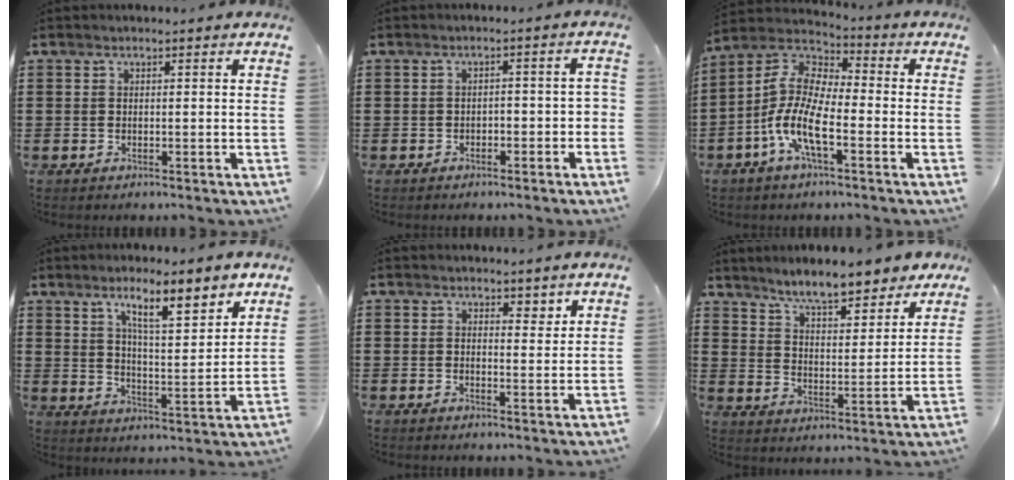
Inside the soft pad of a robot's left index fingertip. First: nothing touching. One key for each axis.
{"total": 2.4, "fx": -2.0, "fy": 0.8, "fz": 0.9, "tx": -0.017, "ty": 0.005, "tz": -0.044}
{"total": 10.6, "fx": -4.7, "fy": 3.4, "fz": 8.9, "tx": -0.227, "ty": -0.023, "tz": -0.104}
{"total": 8.9, "fx": 6.3, "fy": 1.8, "fz": 6.1, "tx": -0.093, "ty": -0.029, "tz": 0.100}
{"total": 1.9, "fx": 1.4, "fy": 1.0, "fz": 0.7, "tx": -0.002, "ty": 0.002, "tz": 0.021}
{"total": 7.5, "fx": 6.8, "fy": 1.0, "fz": 3.0, "tx": -0.078, "ty": -0.030, "tz": 0.120}